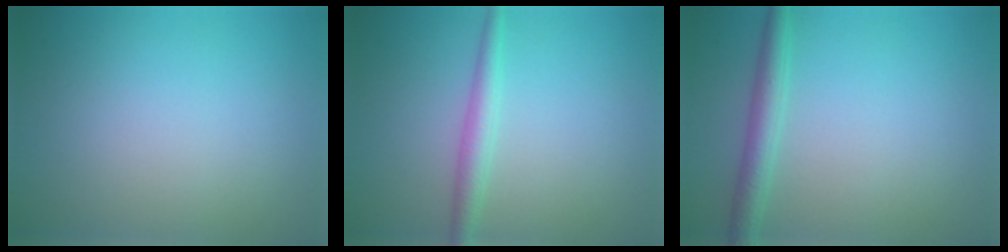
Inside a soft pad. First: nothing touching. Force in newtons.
{"total": 2.2, "press": 2.2, "slide": 0.0}
{"total": 2.6, "press": 2.6, "slide": 0.1}